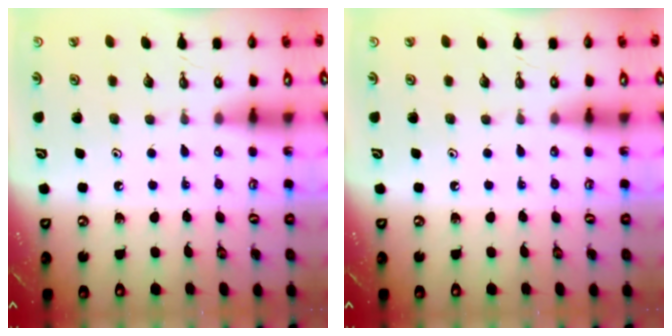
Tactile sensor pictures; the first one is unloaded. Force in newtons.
{"total": 0.0}